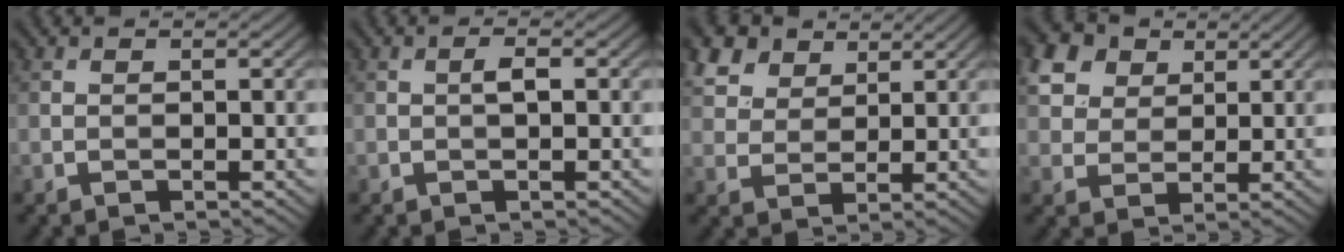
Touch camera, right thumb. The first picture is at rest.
{"total": 1.3, "force": [0.0, 0.3, 1.3], "torque": [-0.024, 0.005, -0.001]}
{"total": 6.9, "force": [4.6, 4.2, 3.0], "torque": [-0.096, 0.007, 0.096]}
{"total": 8.3, "force": [4.1, 6.1, 3.8], "torque": [-0.146, 0.019, 0.081]}